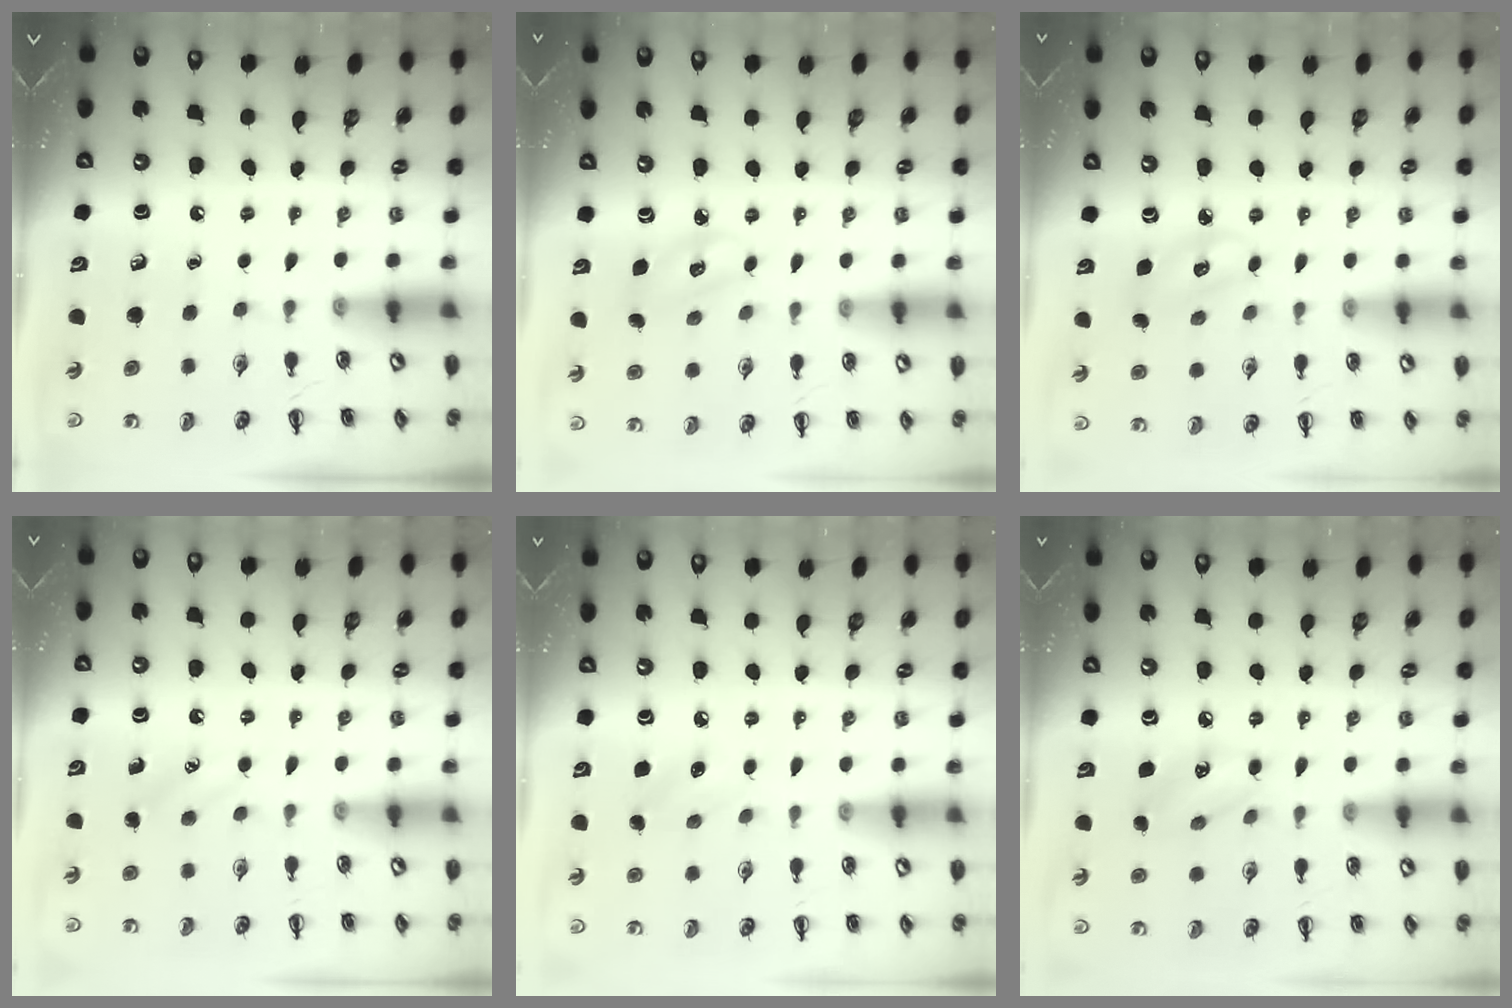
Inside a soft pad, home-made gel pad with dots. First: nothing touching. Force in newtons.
{"total": 3.7, "press": 3.6, "slide": 0.8}
{"total": 3.8, "press": 3.7, "slide": 0.9}
{"total": 2.5, "press": 2.5, "slide": 0.6}
{"total": 6.2, "press": 6.0, "slide": 1.7}
{"total": 6.6, "press": 6.6, "slide": 0.9}